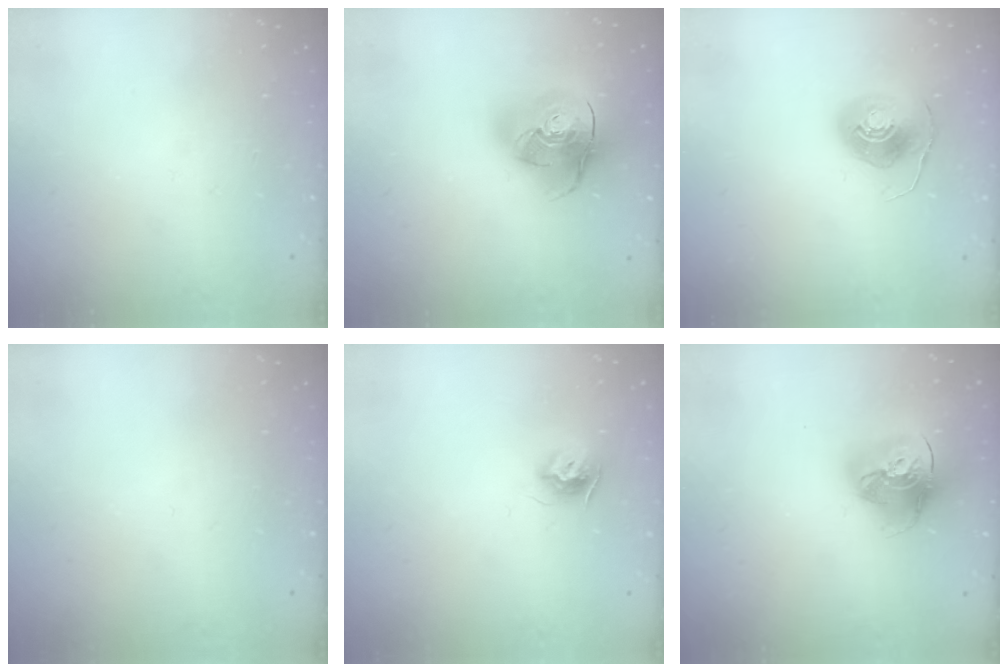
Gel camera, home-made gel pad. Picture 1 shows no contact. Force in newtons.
{"total": 17.9, "press": 17.8, "slide": 2.3}
{"total": 8.5, "press": 8.4, "slide": 0.3}
{"total": 0.0}
{"total": 8.1, "press": 8.1, "slide": 0.2}
{"total": 15.6, "press": 15.5, "slide": 1.7}